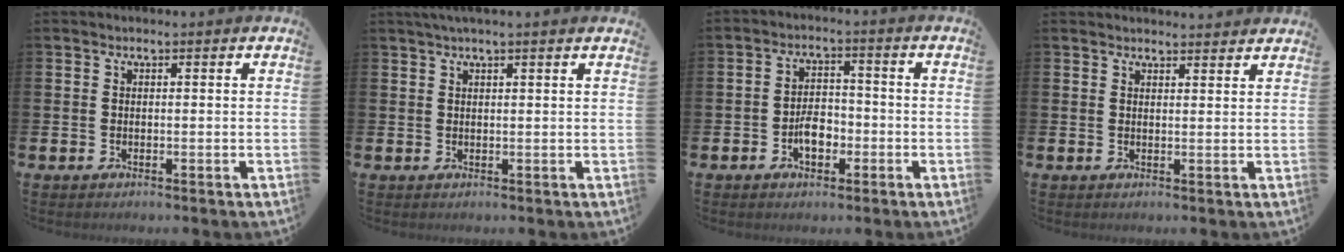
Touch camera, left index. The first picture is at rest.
{"total": 1.7, "force": [1.4, -0.2, 0.8], "torque": [-0.021, 0.003, 0.027]}
{"total": 4.0, "force": [-1.5, 2.4, 2.8], "torque": [-0.045, 0.005, -0.029]}
{"total": 2.2, "force": [2.2, 0.1, -0.2], "torque": [0.013, -0.015, 0.036]}